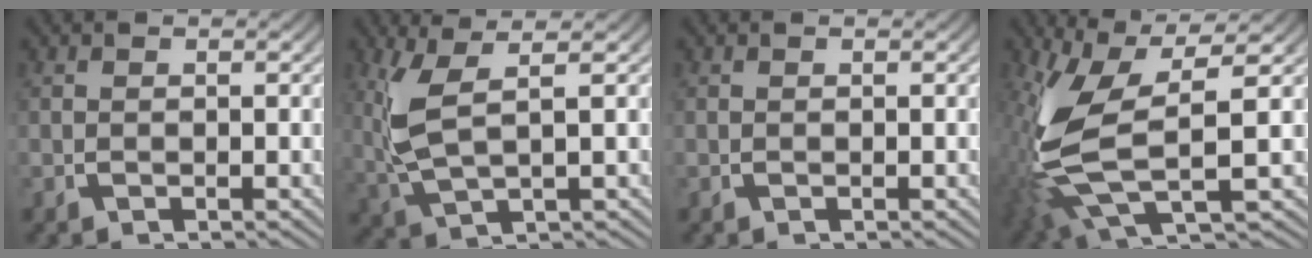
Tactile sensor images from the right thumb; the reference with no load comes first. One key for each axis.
{"total": 6.1, "fx": 1.5, "fy": 2.9, "fz": 5.2, "tx": -0.128, "ty": -0.002, "tz": 0.038}
{"total": 0.0}
{"total": 11.6, "fx": -0.1, "fy": 5.5, "fz": 10.3, "tx": -0.220, "ty": -0.022, "tz": 0.012}